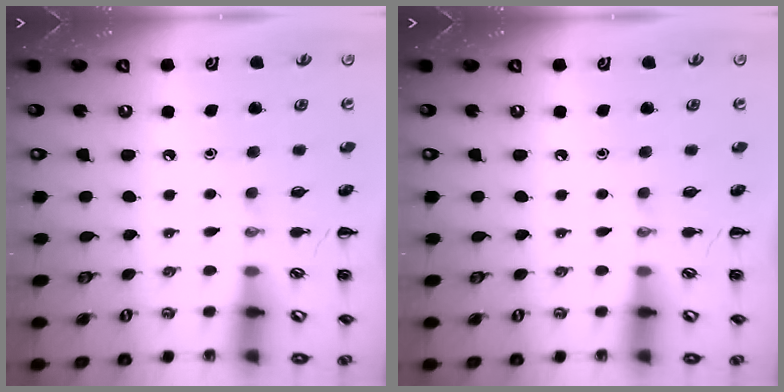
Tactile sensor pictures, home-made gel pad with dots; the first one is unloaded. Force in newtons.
{"total": 0.0}